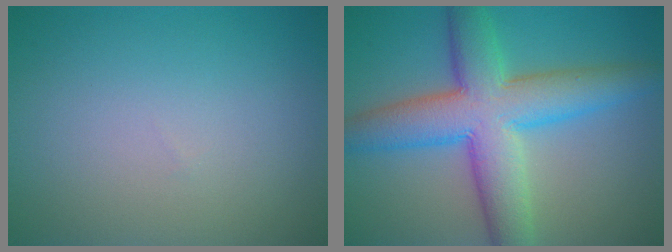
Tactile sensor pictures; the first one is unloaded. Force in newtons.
{"total": 9.3, "press": 9.3, "slide": 0.1}